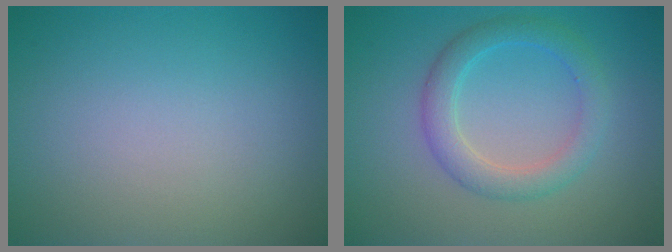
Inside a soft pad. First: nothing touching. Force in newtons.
{"total": 3.2, "press": 3.2, "slide": 0.2}